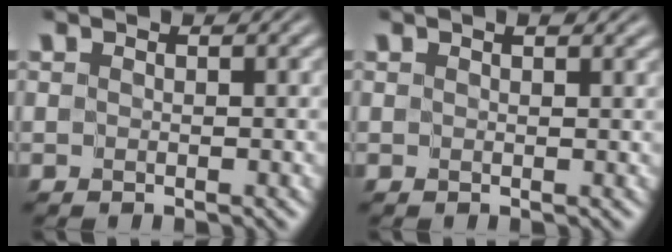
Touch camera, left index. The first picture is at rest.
{"total": 1.1, "force": [0.6, 0.4, 0.8], "torque": [-0.005, 0.001, 0.009]}